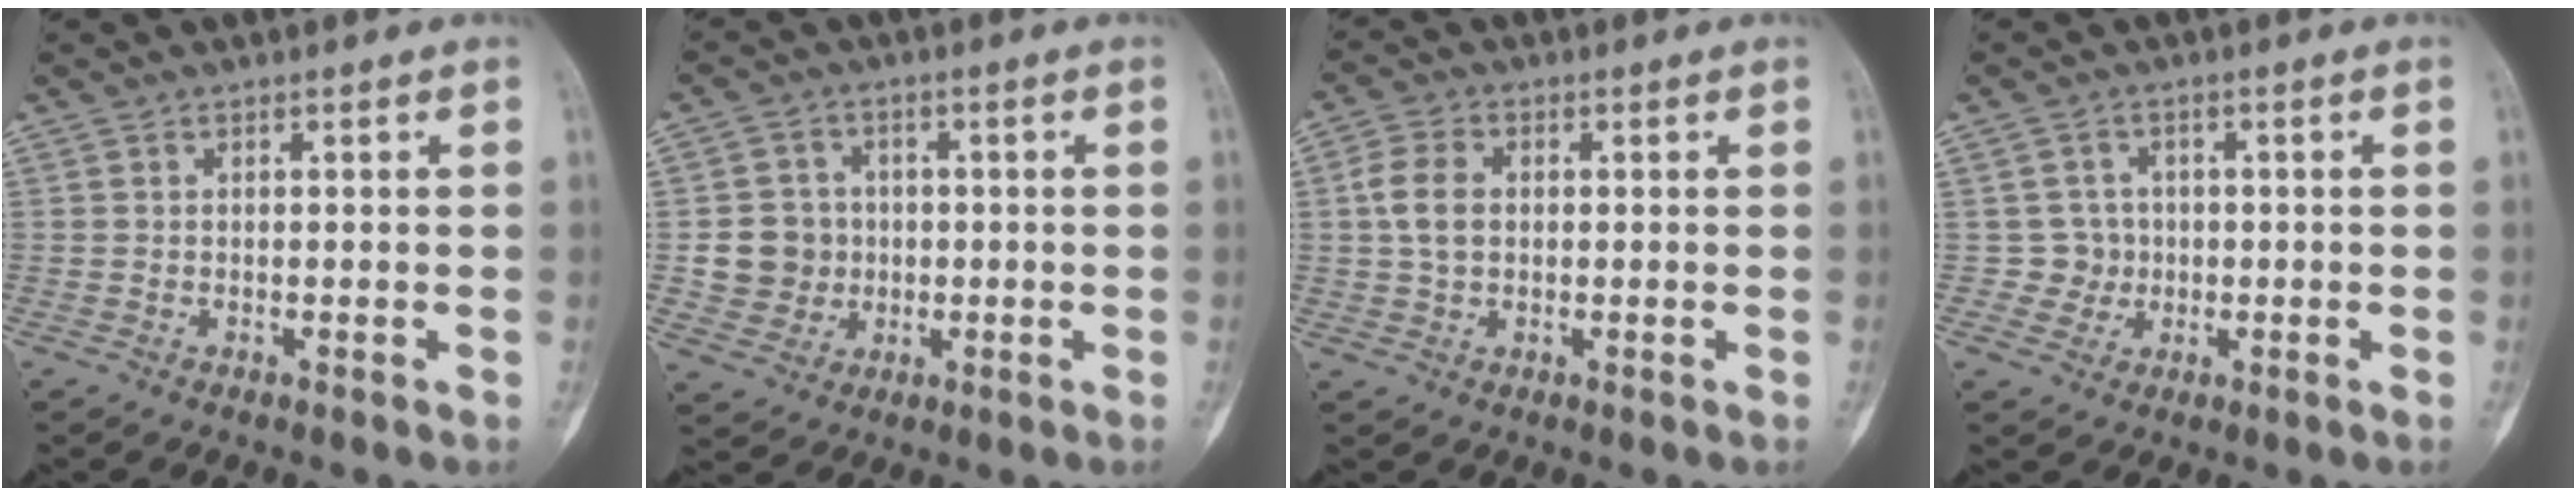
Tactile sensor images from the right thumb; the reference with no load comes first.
{"total": 7.4, "force": [-0.3, 7.1, 2.1], "torque": [-0.009, 0.008, -0.002]}
{"total": 6.0, "force": [0.7, 4.3, 4.2], "torque": [-0.079, 0.007, 0.009]}
{"total": 3.6, "force": [-0.2, 3.6, 0.0], "torque": [0.029, 0.011, -0.007]}